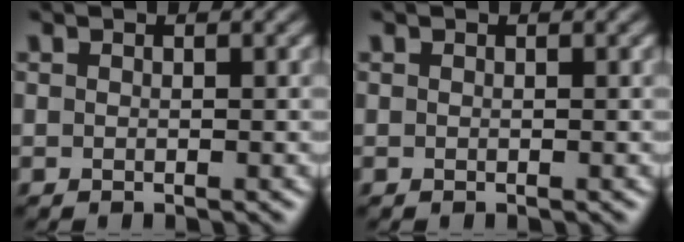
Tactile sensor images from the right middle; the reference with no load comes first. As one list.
[{"total": 0.0}]